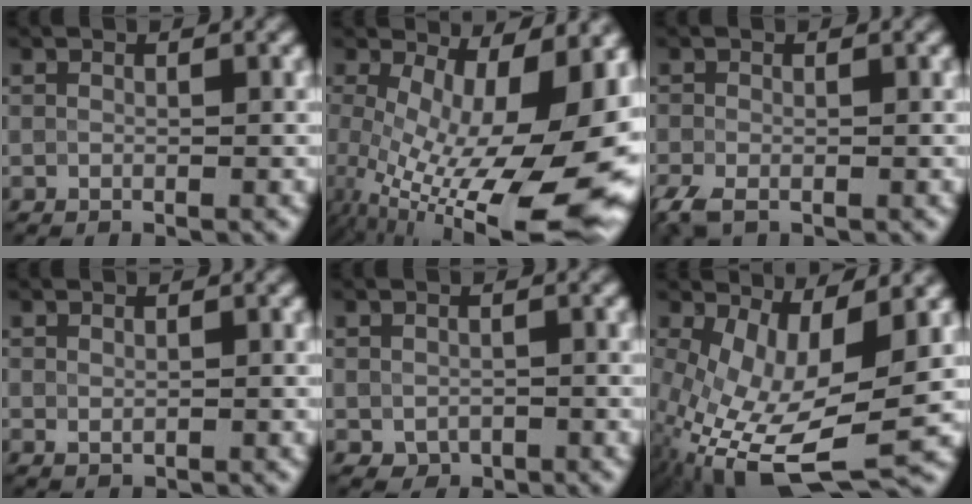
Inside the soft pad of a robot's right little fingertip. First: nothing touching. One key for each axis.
{"total": 18.1, "fx": -2.4, "fy": 7.1, "fz": 16.5, "tx": -0.242, "ty": -0.032, "tz": -0.027}
{"total": 2.1, "fx": -1.2, "fy": 1.1, "fz": 1.3, "tx": -0.038, "ty": -0.008, "tz": -0.027}
{"total": 0.6, "fx": 0.3, "fy": 0.4, "fz": 0.3, "tx": -0.008, "ty": -0.003, "tz": 0.011}
{"total": 1.2, "fx": -0.2, "fy": 1.0, "fz": 0.6, "tx": -0.011, "ty": -0.008, "tz": 0.000}
{"total": 10.8, "fx": -2.0, "fy": 4.5, "fz": 9.6, "tx": -0.200, "ty": -0.031, "tz": -0.020}